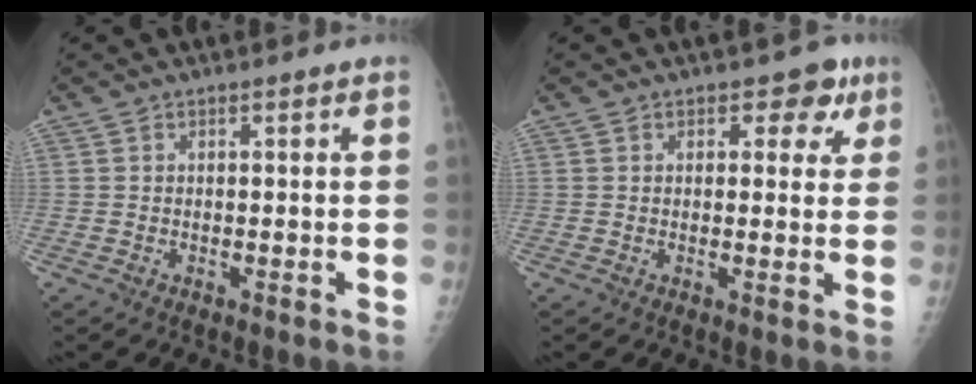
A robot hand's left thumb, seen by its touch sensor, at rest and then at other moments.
{"total": 5.1, "force": [2.6, 3.6, 2.4], "torque": [0.012, -0.005, 0.024]}